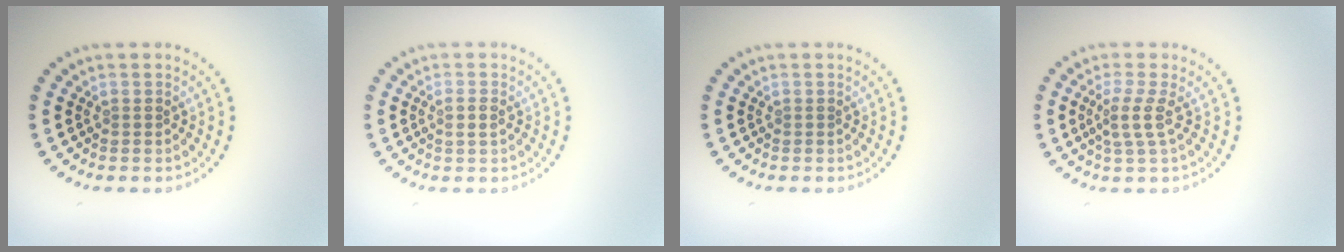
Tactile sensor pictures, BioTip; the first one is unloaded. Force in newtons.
{"total": 1.2, "press": 1.1, "slide": 0.6}
{"total": 0.0}
{"total": 2.3, "press": 1.7, "slide": 1.5}